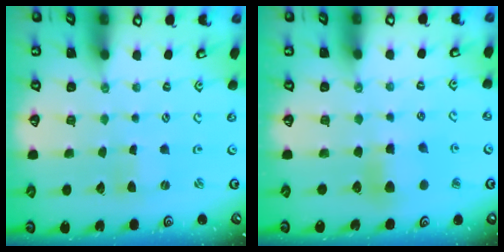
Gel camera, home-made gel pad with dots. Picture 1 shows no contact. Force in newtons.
{"total": 5.4, "press": 5.4, "slide": 0.2}